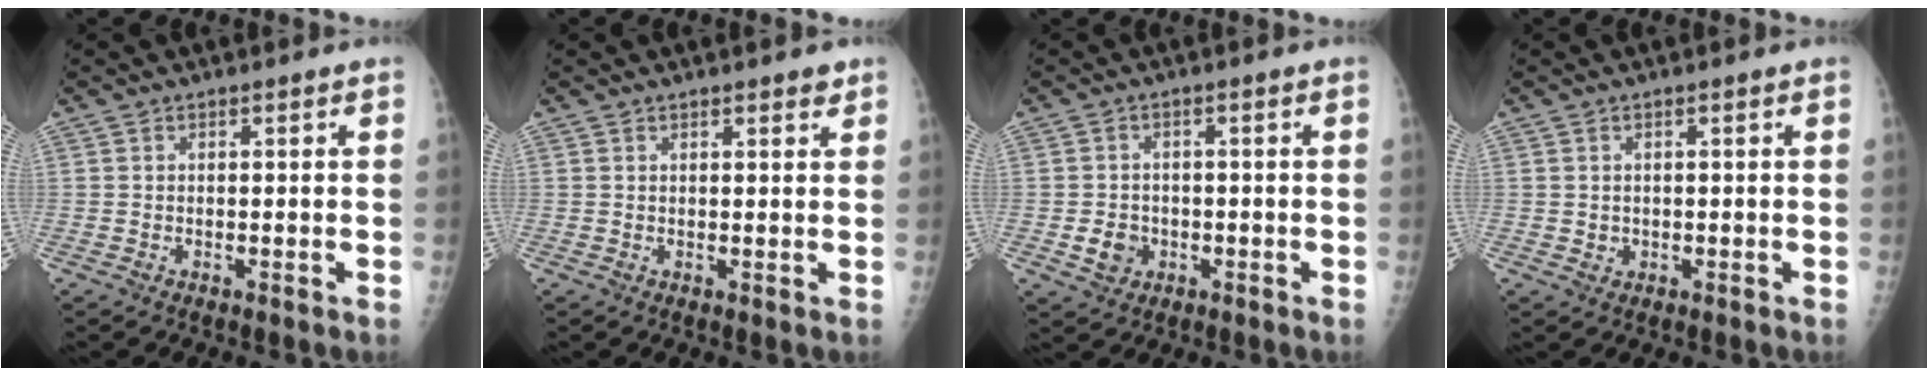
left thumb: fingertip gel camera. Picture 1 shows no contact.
{"total": 2.0, "force": [1.5, 0.6, 1.2], "torque": [-0.008, -0.006, 0.016]}
{"total": 3.9, "force": [-1.1, 3.3, 1.6], "torque": [-0.016, 0.004, -0.013]}
{"total": 1.1, "force": [0.1, 1.0, 0.4], "torque": [-0.004, 0.000, 0.006]}